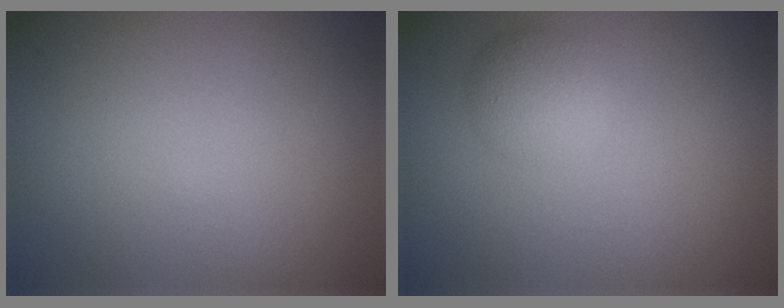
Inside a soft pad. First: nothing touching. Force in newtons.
{"total": 2.5, "press": 2.5, "slide": 0.2}